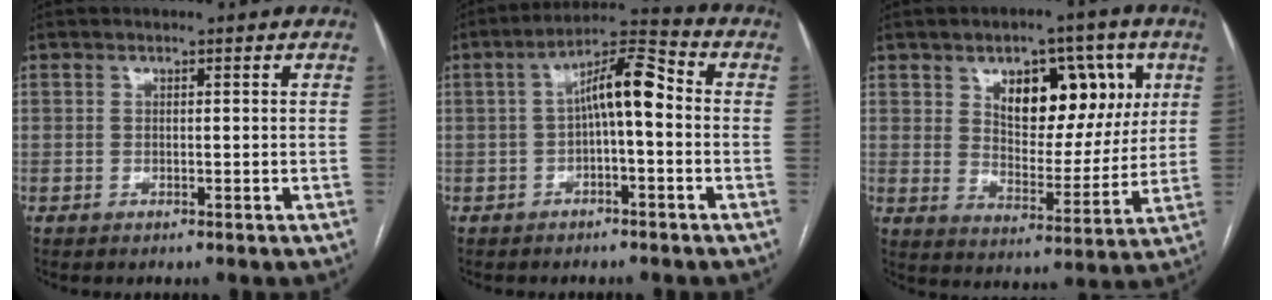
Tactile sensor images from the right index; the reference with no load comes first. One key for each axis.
{"total": 8.1, "fx": -0.2, "fy": 1.2, "fz": 8.0, "tx": -0.137, "ty": 0.034, "tz": -0.007}
{"total": 13.4, "fx": 5.4, "fy": 6.8, "fz": 10.3, "tx": -0.138, "ty": 0.015, "tz": 0.090}